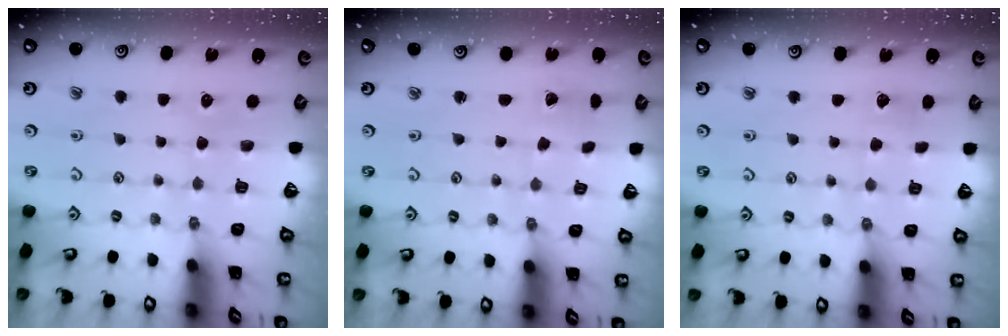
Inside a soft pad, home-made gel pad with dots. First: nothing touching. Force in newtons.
{"total": 1.5, "press": 1.5, "slide": 0.0}
{"total": 2.9, "press": 2.9, "slide": 0.3}